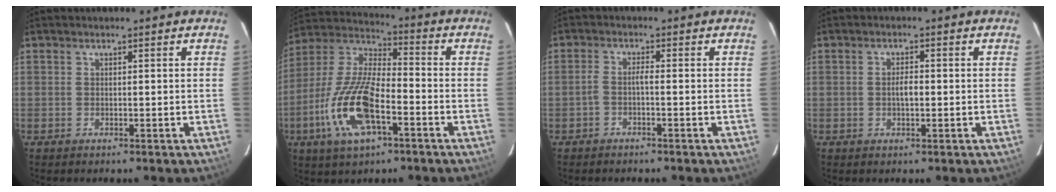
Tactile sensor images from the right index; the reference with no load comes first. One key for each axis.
{"total": 17.2, "fx": -6.7, "fy": 6.8, "fz": 14.3, "tx": -0.308, "ty": -0.010, "tz": -0.131}
{"total": 1.8, "fx": -1.1, "fy": 0.1, "fz": 1.4, "tx": -0.032, "ty": 0.005, "tz": -0.022}
{"total": 2.3, "fx": -0.2, "fy": 0.9, "fz": 2.1, "tx": -0.039, "ty": 0.003, "tz": -0.004}